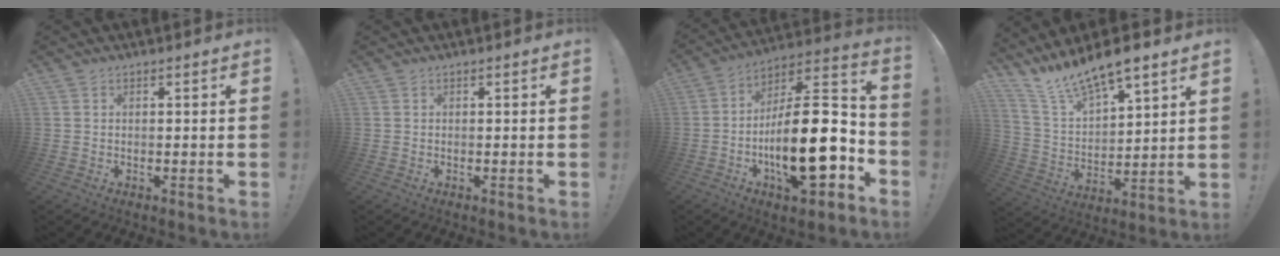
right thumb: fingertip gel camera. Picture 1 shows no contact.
{"total": 0.0}
{"total": 24.1, "force": [-5.8, 9.0, 21.6], "torque": [-0.365, 0.020, -0.095]}
{"total": 11.7, "force": [10.4, 2.7, 4.7], "torque": [-0.095, -0.090, 0.185]}